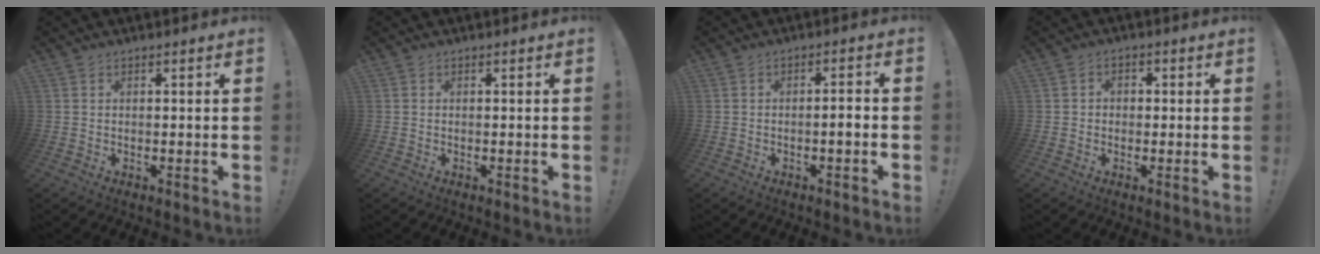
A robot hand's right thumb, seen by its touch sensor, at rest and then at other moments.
{"total": 0.0}
{"total": 3.1, "force": [-1.2, -0.2, 2.8], "torque": [-0.048, 0.000, -0.021]}
{"total": 2.4, "force": [-0.9, 2.0, 0.9], "torque": [-0.008, 0.005, -0.018]}